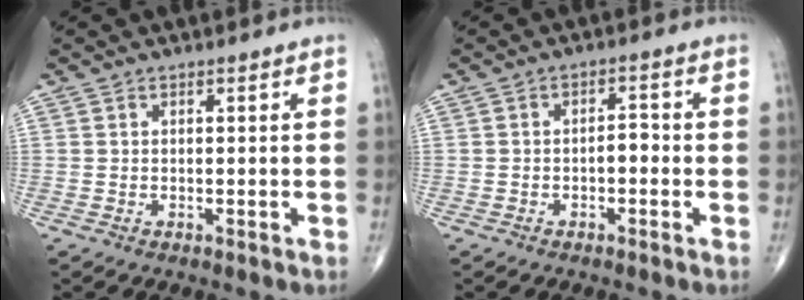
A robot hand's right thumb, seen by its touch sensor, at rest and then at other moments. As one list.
[{"total": 2.7, "force": [-0.8, 1.5, 2.2], "torque": [-0.023, 0.014, -0.016]}]